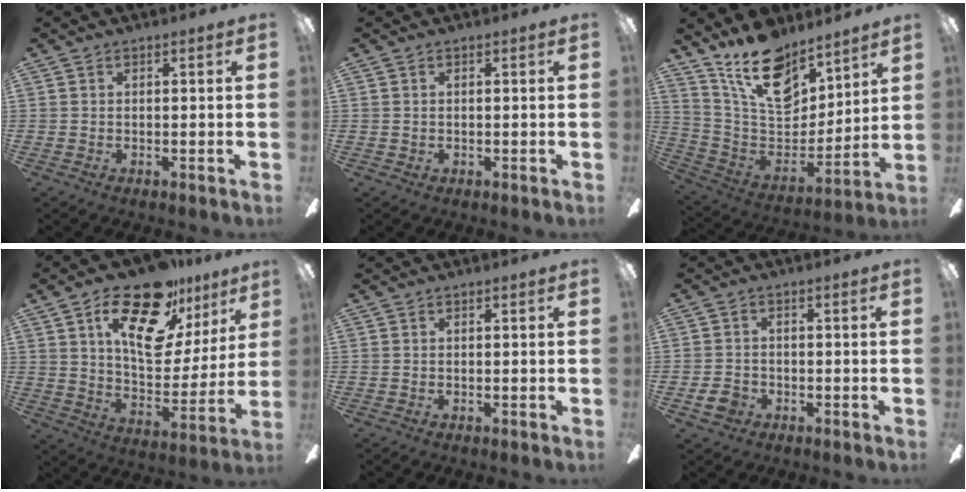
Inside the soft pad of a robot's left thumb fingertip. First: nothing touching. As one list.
[{"total": 0.7, "force": [0.3, 0.6, 0.2], "torque": [-0.006, 0.004, 0.005]}, {"total": 19.8, "force": [13.8, 10.2, 9.8], "torque": [-0.177, -0.083, 0.253]}, {"total": 22.1, "force": [13.6, 10.0, 14.3], "torque": [-0.225, -0.070, 0.233]}, {"total": 0.0}, {"total": 4.4, "force": [-1.9, 3.4, 2.0], "torque": [-0.043, 0.009, -0.034]}]